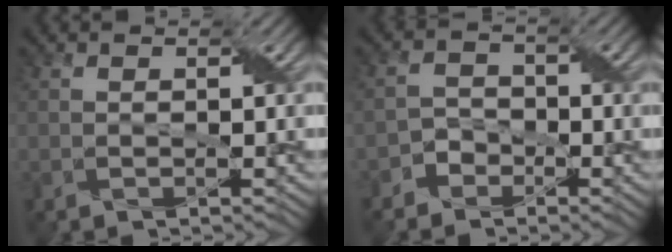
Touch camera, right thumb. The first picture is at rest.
{"total": 2.6, "force": [-1.9, 1.8, 0.5], "torque": [-0.009, 0.007, -0.044]}